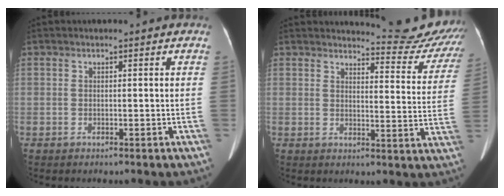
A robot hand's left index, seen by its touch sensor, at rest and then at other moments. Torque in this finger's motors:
{"motor_torque": [0.82, -1.32, 0.10, 0.02]}